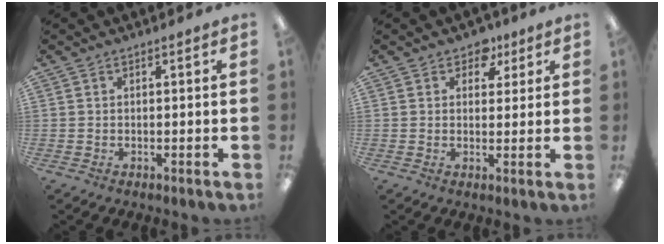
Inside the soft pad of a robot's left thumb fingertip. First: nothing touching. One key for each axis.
{"total": 5.2, "fx": 3.3, "fy": 3.7, "fz": 1.5, "tx": -0.003, "ty": -0.011, "tz": 0.053}